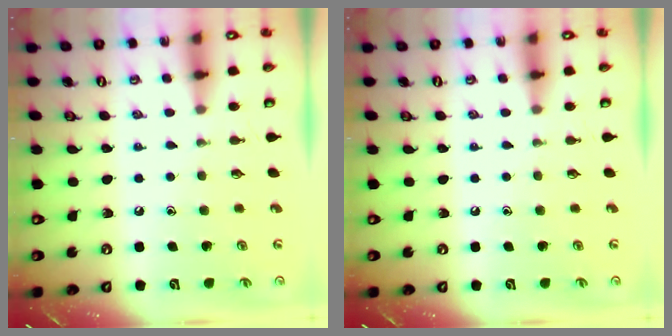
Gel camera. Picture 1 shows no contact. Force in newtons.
{"total": 0.0}